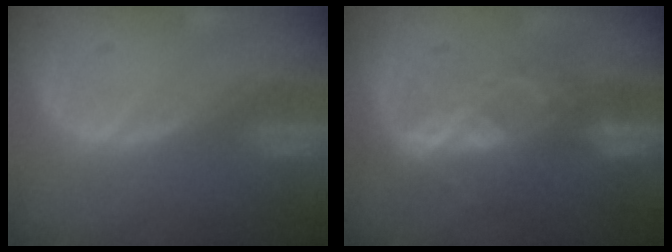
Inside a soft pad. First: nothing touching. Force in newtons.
{"total": 6.8, "press": 6.7, "slide": 1.5}